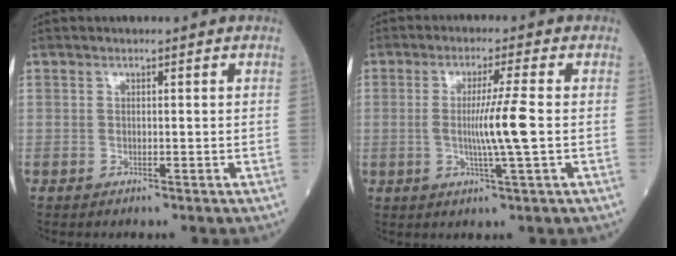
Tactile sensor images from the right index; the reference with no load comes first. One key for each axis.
{"total": 6.7, "fx": -0.4, "fy": -1.0, "fz": 6.6, "tx": -0.121, "ty": -0.008, "tz": -0.008}